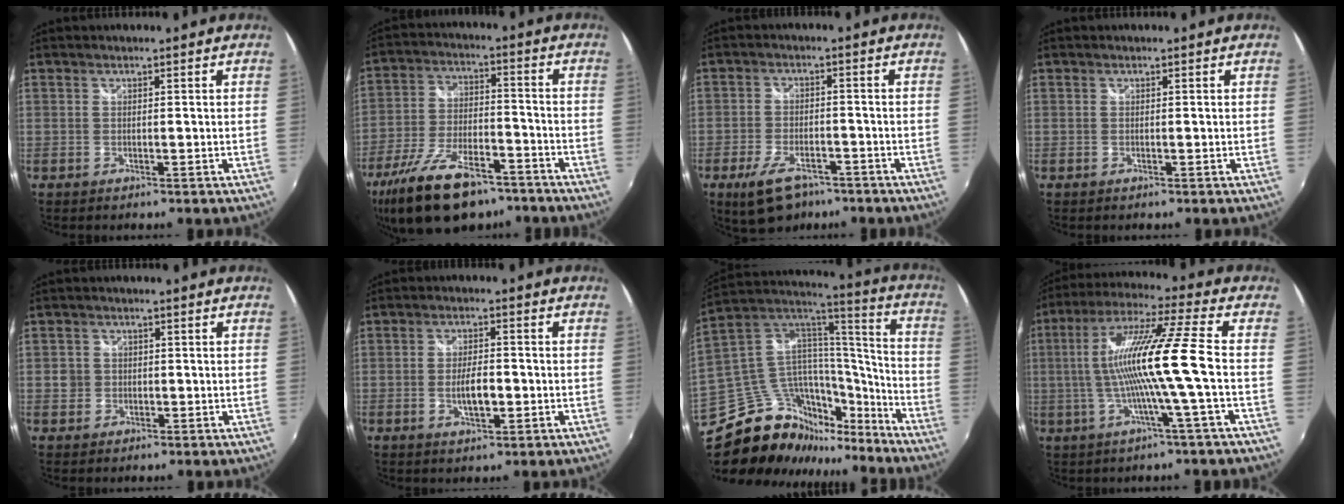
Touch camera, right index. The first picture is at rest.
{"total": 19.1, "force": [-13.4, 8.3, 10.6], "torque": [-0.223, -0.023, -0.223]}
{"total": 9.6, "force": [-6.5, 4.7, 5.3], "torque": [-0.123, -0.013, -0.111]}
{"total": 0.0}
{"total": 2.6, "force": [-0.6, 2.5, 0.5], "torque": [-0.011, 0.000, -0.011]}
{"total": 5.1, "force": [-1.2, 2.0, 4.5], "torque": [-0.087, -0.003, -0.018]}
{"total": 25.7, "force": [-17.3, 14.2, 12.7], "torque": [-0.245, 0.040, -0.259]}
{"total": 14.4, "force": [-1.8, -1.8, 14.1], "torque": [-0.262, 0.003, -0.030]}